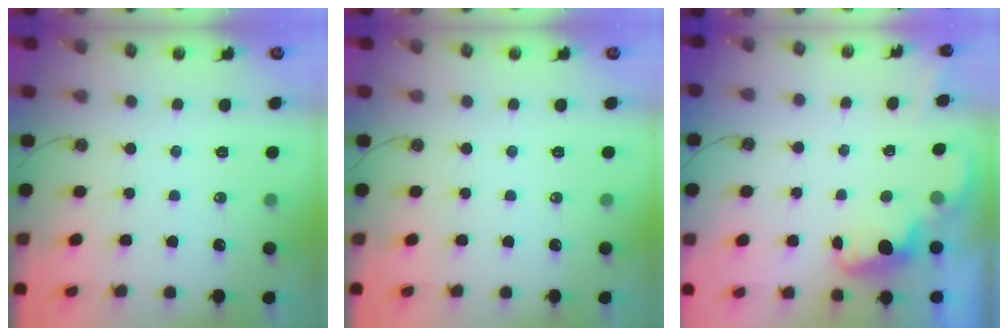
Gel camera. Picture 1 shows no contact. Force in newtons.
{"total": 0.0}
{"total": 2.5, "press": 2.4, "slide": 0.7}